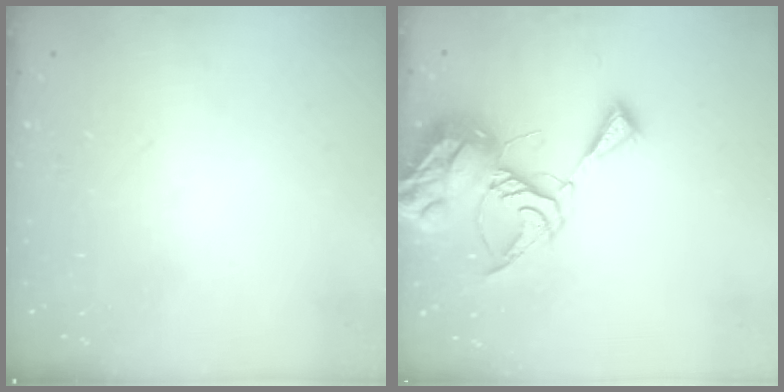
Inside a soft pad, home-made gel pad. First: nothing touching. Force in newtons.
{"total": 13.3, "press": 13.2, "slide": 1.4}